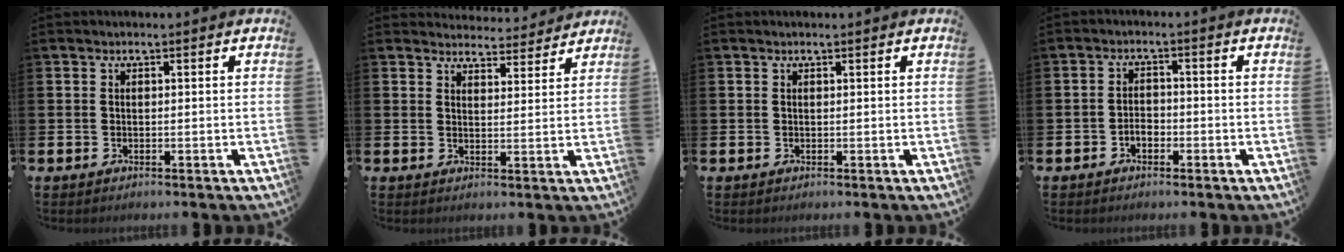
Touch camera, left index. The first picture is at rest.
{"total": 3.9, "force": [3.9, 0.8, -0.1], "torque": [0.007, -0.030, 0.066]}
{"total": 0.0}
{"total": 2.0, "force": [-1.0, 1.3, 1.0], "torque": [-0.015, 0.003, -0.024]}